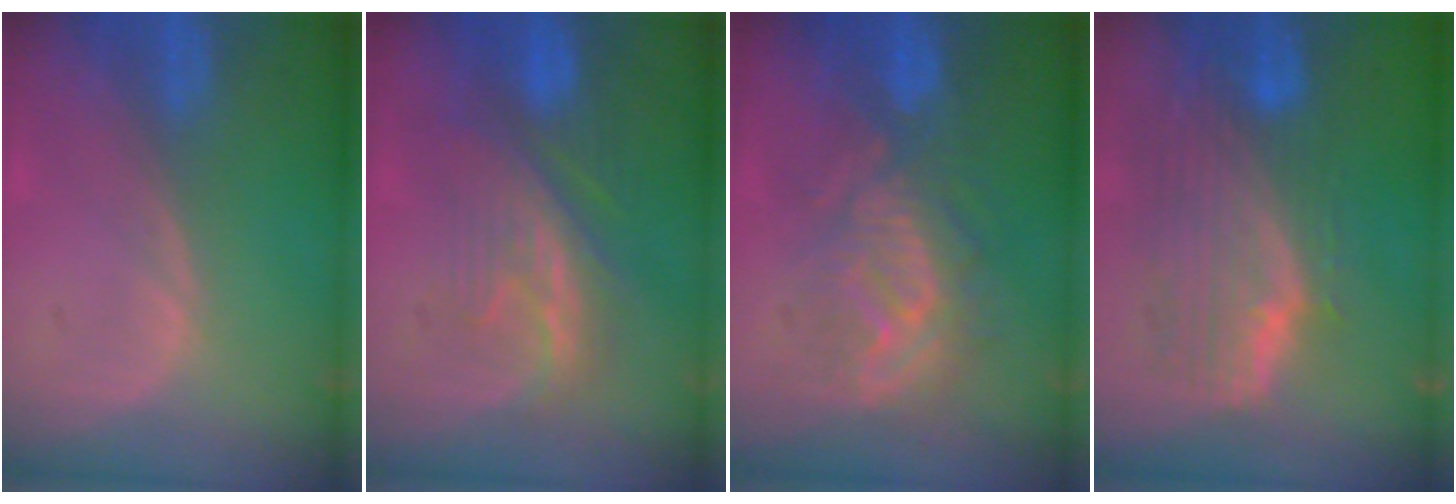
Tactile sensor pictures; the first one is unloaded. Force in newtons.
{"total": 8.2, "press": 8.0, "slide": 2.0}
{"total": 9.0, "press": 8.9, "slide": 1.0}
{"total": 9.9, "press": 8.8, "slide": 4.5}